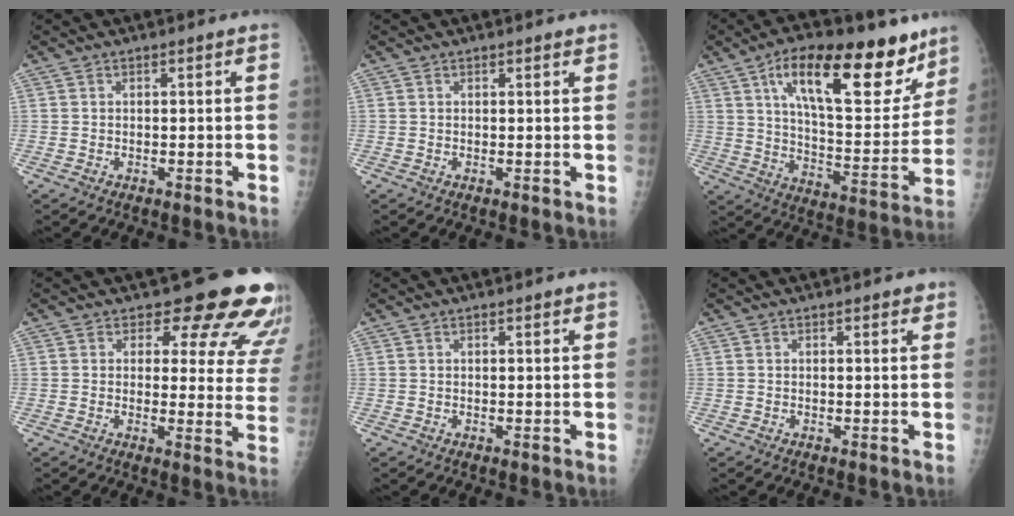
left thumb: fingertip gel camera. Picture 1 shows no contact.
{"total": 1.1, "force": [0.8, 0.3, 0.6], "torque": [-0.006, -0.003, 0.011]}
{"total": 25.6, "force": [14.4, 10.2, 18.5], "torque": [-0.231, -0.044, 0.227]}
{"total": 15.2, "force": [13.0, 5.8, 5.5], "torque": [-0.010, -0.100, 0.126]}
{"total": 1.1, "force": [0.8, 0.3, 0.7], "torque": [-0.009, -0.002, 0.011]}
{"total": 1.4, "force": [1.0, 0.6, 0.8], "torque": [-0.002, -0.004, 0.011]}